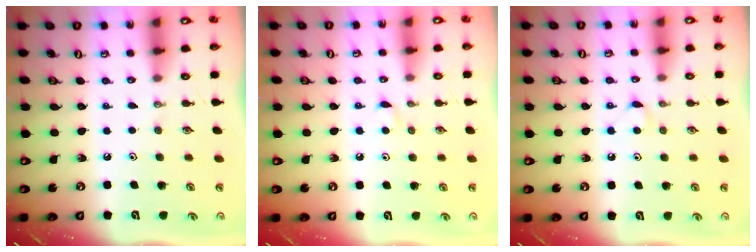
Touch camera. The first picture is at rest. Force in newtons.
{"total": 4.1, "press": 4.1, "slide": 0.5}
{"total": 3.9, "press": 3.9, "slide": 0.5}